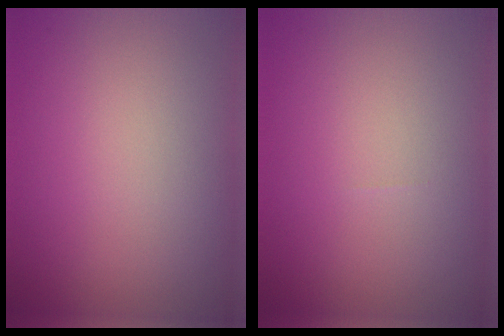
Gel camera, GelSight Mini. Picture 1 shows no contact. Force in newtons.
{"total": 0.0}